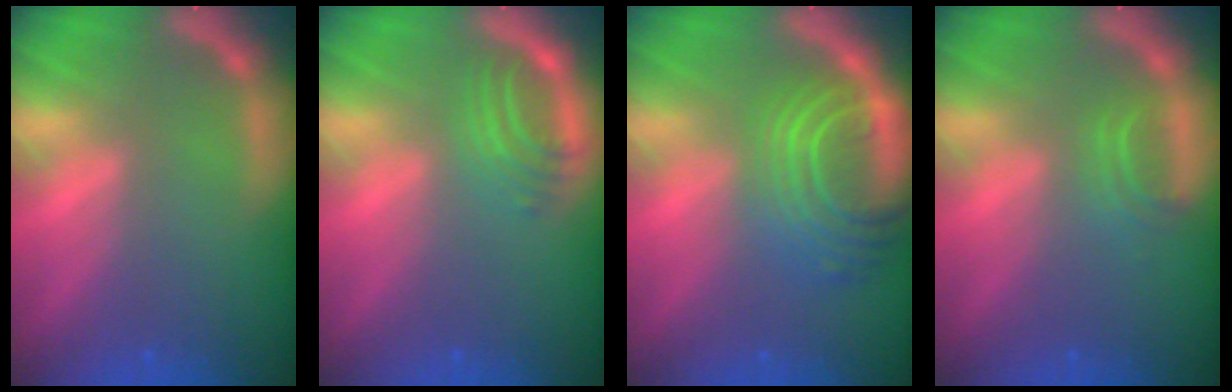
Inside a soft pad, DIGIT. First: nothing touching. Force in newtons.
{"total": 3.4}
{"total": 9.5}
{"total": 1.9}